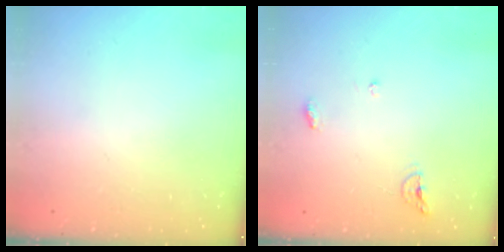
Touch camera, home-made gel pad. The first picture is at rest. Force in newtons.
{"total": 6.8, "press": 6.7, "slide": 0.6}